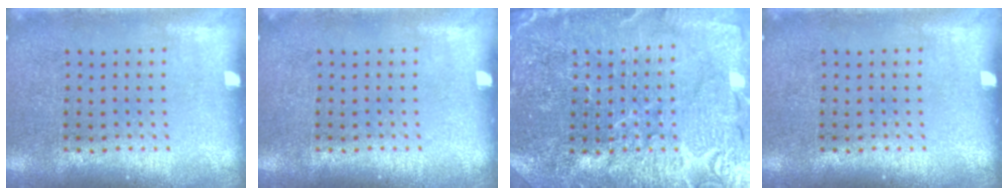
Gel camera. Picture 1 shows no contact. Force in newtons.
{"total": 0.0}
{"total": 4.1, "press": 4.0, "slide": 1.2}
{"total": 0.0}